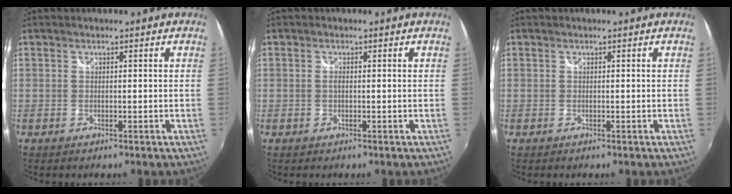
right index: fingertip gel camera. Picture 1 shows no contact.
{"total": 0.7, "force": [-0.1, 0.2, 0.6], "torque": [-0.013, 0.001, -0.004]}
{"total": 0.0}